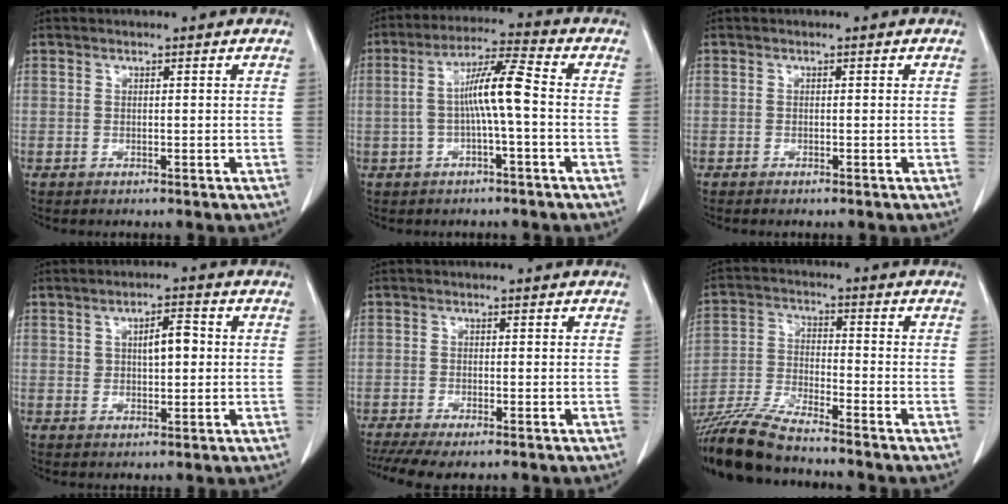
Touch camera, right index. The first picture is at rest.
{"total": 7.9, "force": [-0.5, 0.5, 7.9], "torque": [-0.144, 0.024, -0.012]}
{"total": 0.7, "force": [-0.5, 0.1, 0.4], "torque": [-0.011, -0.001, -0.009]}
{"total": 4.5, "force": [0.9, 1.8, 4.0], "torque": [-0.056, 0.010, 0.018]}
{"total": 7.1, "force": [-5.4, 1.5, 4.4], "torque": [-0.071, -0.011, -0.088]}
{"total": 10.0, "force": [-9.1, 0.0, 4.0], "torque": [-0.077, -0.018, -0.176]}